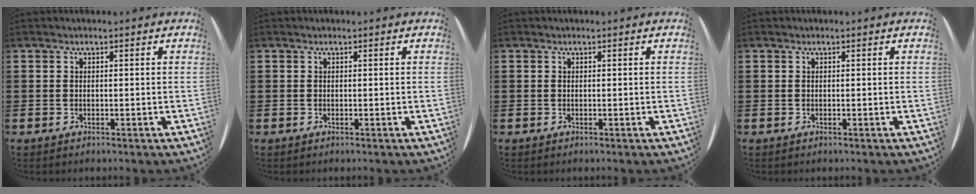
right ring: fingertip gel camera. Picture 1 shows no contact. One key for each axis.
{"total": 0.0}
{"total": 0.0}
{"total": 0.0}